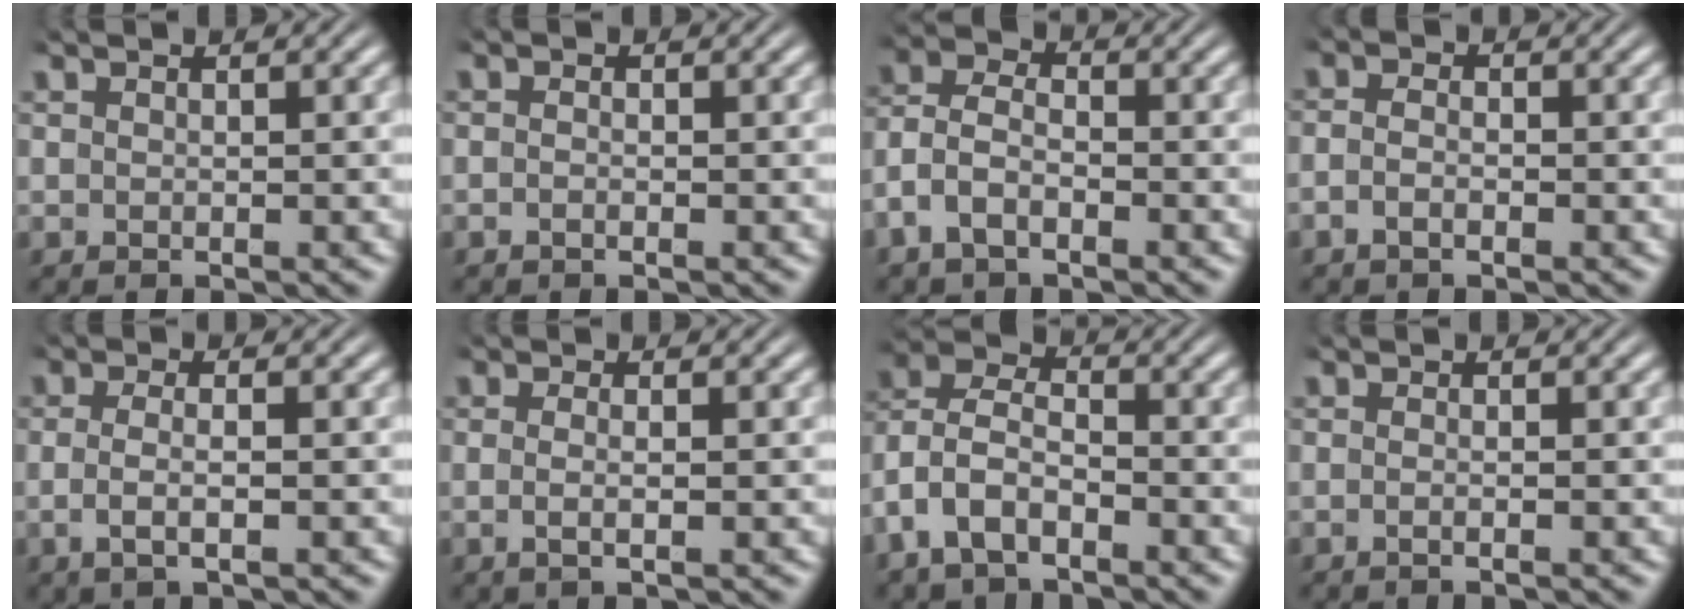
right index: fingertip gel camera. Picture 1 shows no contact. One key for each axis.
{"total": 0.7, "fx": -0.6, "fy": 0.2, "fz": 0.3, "tx": -0.008, "ty": -0.004, "tz": -0.013}
{"total": 5.4, "fx": -1.4, "fy": 4.3, "fz": 2.9, "tx": -0.075, "ty": -0.017, "tz": -0.026}
{"total": 1.7, "fx": -1.1, "fy": 0.8, "fz": 1.0, "tx": -0.027, "ty": -0.008, "tz": -0.021}
{"total": 2.8, "fx": -0.6, "fy": 0.8, "fz": 2.6, "tx": -0.057, "ty": -0.011, "tz": -0.004}
{"total": 1.8, "fx": -0.3, "fy": 0.1, "fz": 1.8, "tx": -0.039, "ty": -0.009, "tz": -0.001}
{"total": 6.8, "fx": -0.7, "fy": 5.8, "fz": 3.6, "tx": -0.104, "ty": -0.019, "tz": -0.015}
{"total": 0.9, "fx": -0.5, "fy": -0.3, "fz": 0.6, "tx": -0.014, "ty": -0.003, "tz": -0.010}